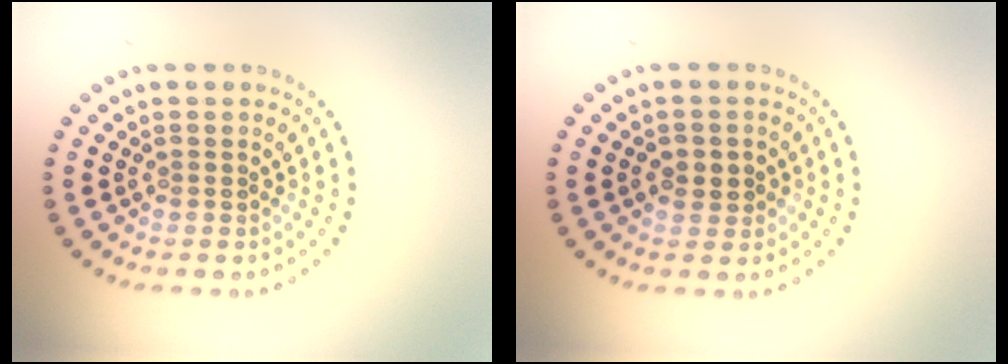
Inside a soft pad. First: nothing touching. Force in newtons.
{"total": 1.9, "press": 1.9, "slide": 0.2}